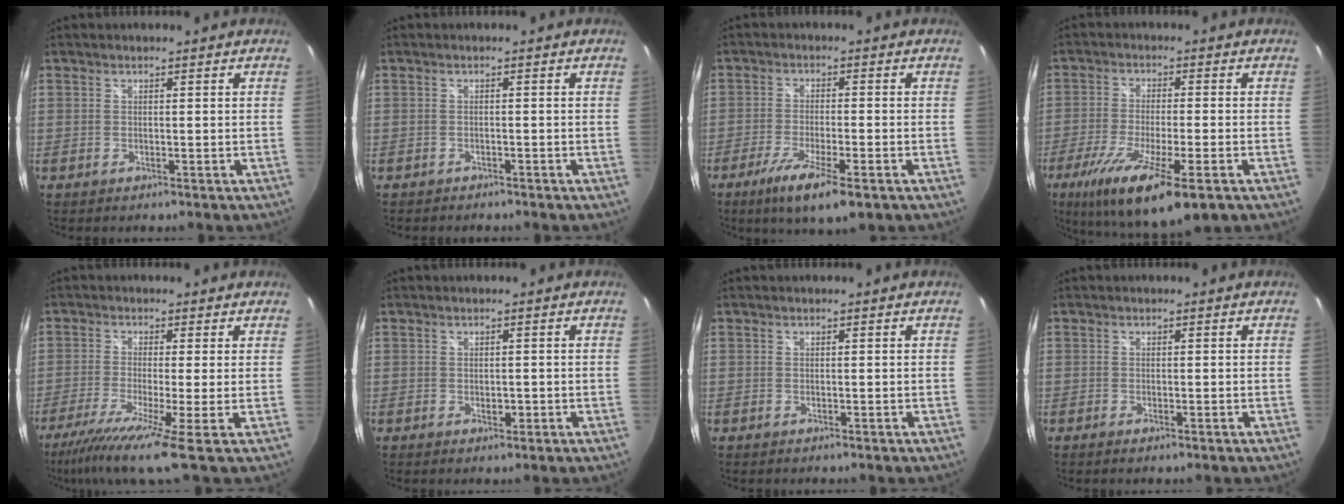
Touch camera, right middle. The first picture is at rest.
{"total": 1.6, "force": [-1.5, 0.7, 0.1], "torque": [-0.009, -0.003, -0.024]}
{"total": 9.4, "force": [-5.6, 1.5, 7.3], "torque": [-0.155, -0.034, -0.097]}
{"total": 15.9, "force": [-8.6, 3.0, 13.0], "torque": [-0.249, -0.055, -0.148]}
{"total": 9.1, "force": [-5.7, -1.1, 7.0], "torque": [-0.161, -0.040, -0.106]}
{"total": 1.4, "force": [-0.4, 1.0, 0.9], "torque": [-0.011, -0.002, -0.006]}
{"total": 0.0}
{"total": 0.8, "force": [-0.5, 0.1, 0.6], "torque": [-0.010, -0.002, -0.010]}